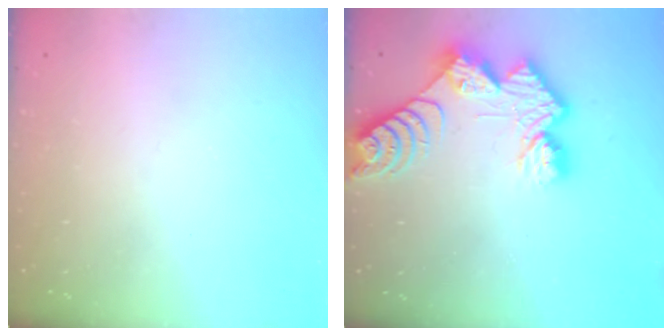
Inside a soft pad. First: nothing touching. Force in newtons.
{"total": 11.5, "press": 11.4, "slide": 1.0}